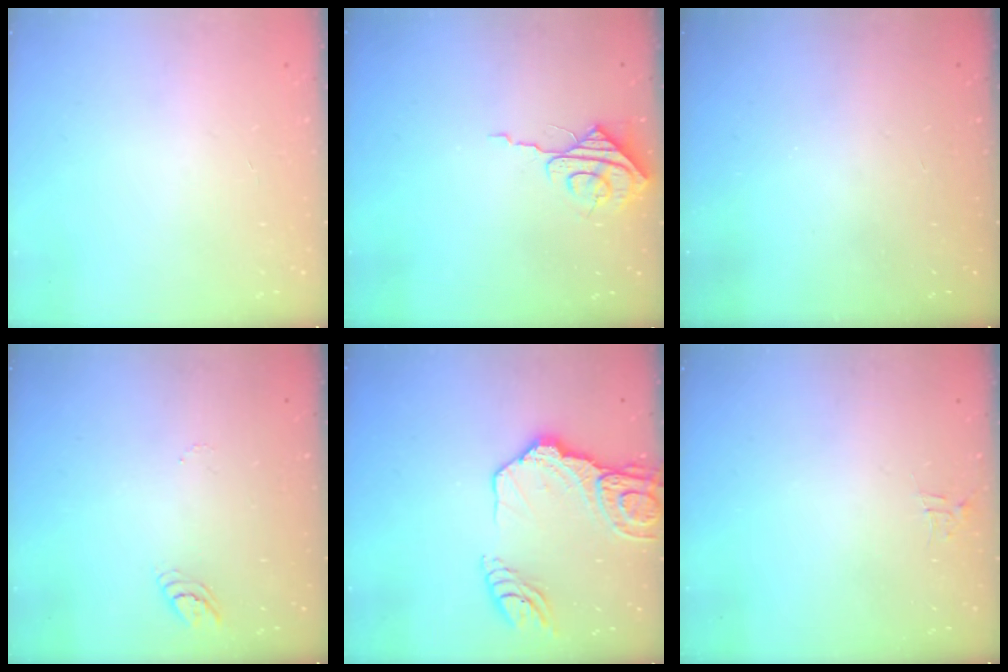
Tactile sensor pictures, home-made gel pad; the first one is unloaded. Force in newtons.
{"total": 7.8, "press": 7.8, "slide": 0.8}
{"total": 0.0}
{"total": 3.6, "press": 3.5, "slide": 0.3}
{"total": 17.1, "press": 17.0, "slide": 2.2}
{"total": 4.0, "press": 4.0, "slide": 0.2}